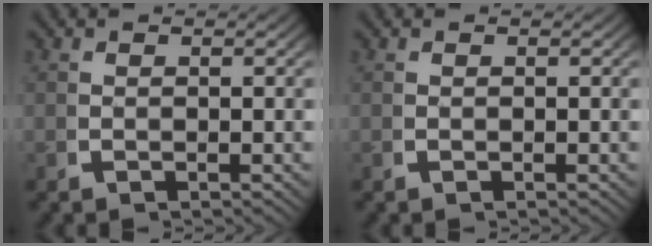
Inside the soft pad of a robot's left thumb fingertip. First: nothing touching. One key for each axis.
{"total": 0.0}